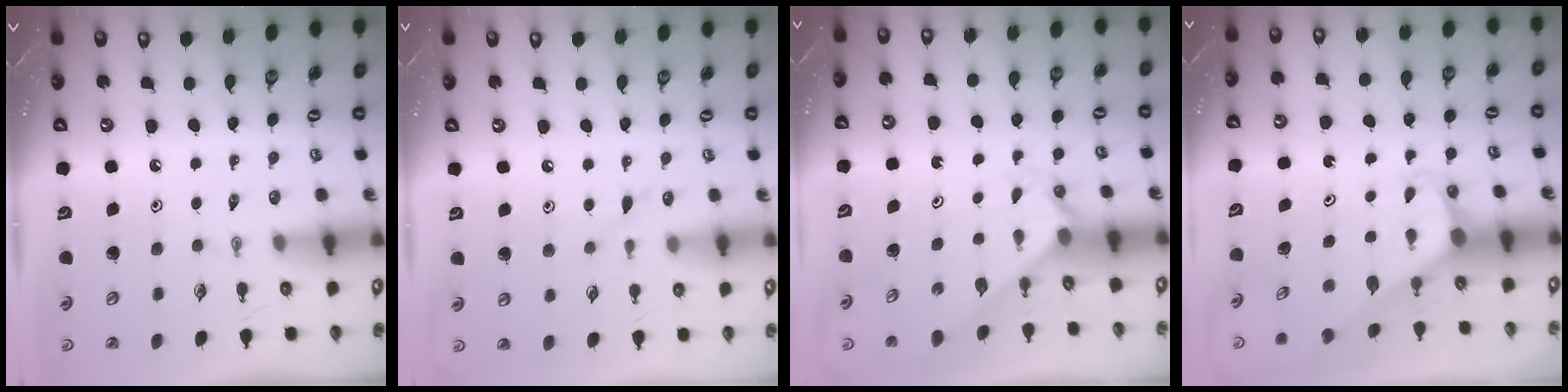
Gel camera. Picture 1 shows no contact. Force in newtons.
{"total": 6.9, "press": 6.9, "slide": 0.5}
{"total": 2.2, "press": 2.2, "slide": 0.3}
{"total": 3.1, "press": 3.1, "slide": 0.0}